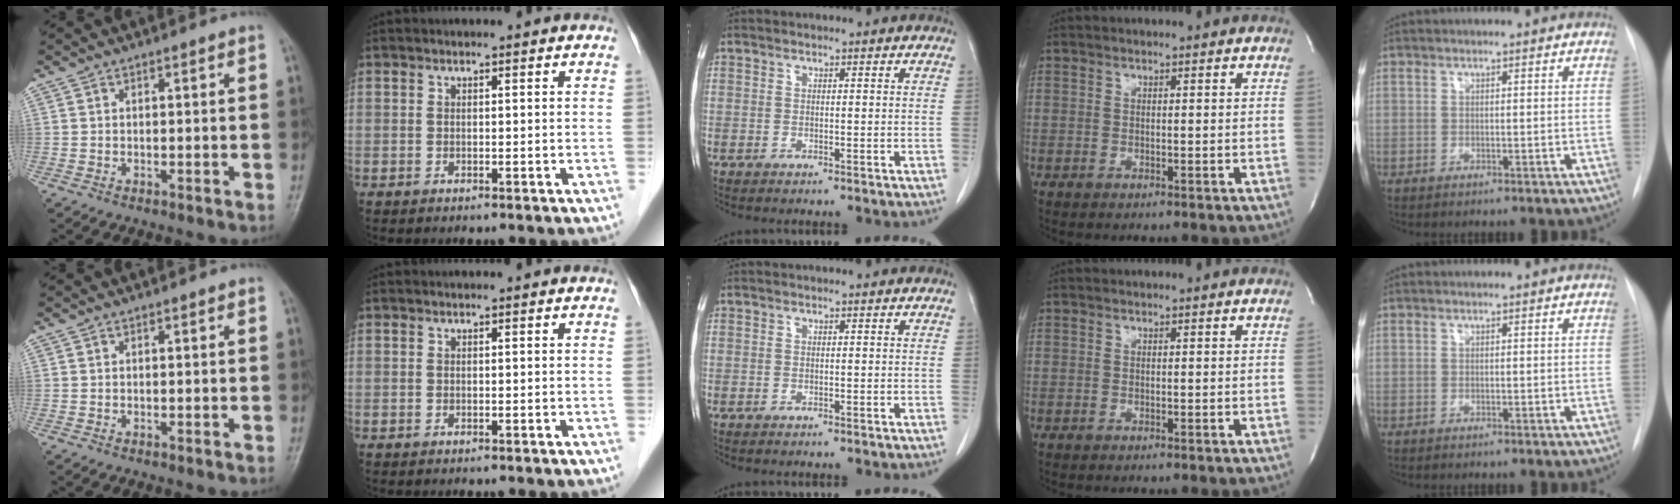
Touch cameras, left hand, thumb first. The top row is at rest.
{}